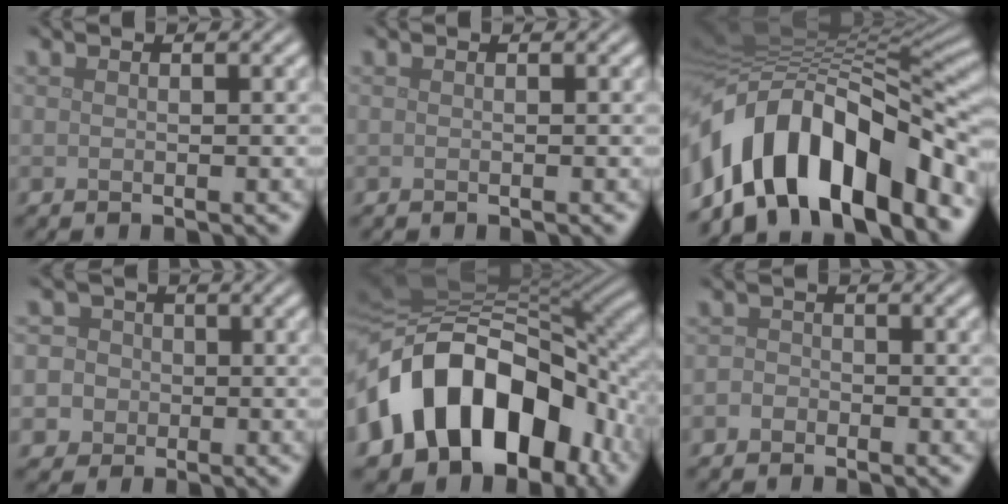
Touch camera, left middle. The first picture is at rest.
{"total": 0.0}
{"total": 15.0, "force": [-7.0, 7.6, 10.8], "torque": [-0.184, 0.012, -0.123]}
{"total": 7.2, "force": [-0.7, 6.9, 1.8], "torque": [-0.030, 0.024, -0.048]}
{"total": 15.9, "force": [-4.9, 10.9, 10.5], "torque": [-0.163, 0.003, -0.090]}
{"total": 1.2, "force": [-0.7, 0.9, 0.3], "torque": [0.003, 0.004, -0.021]}